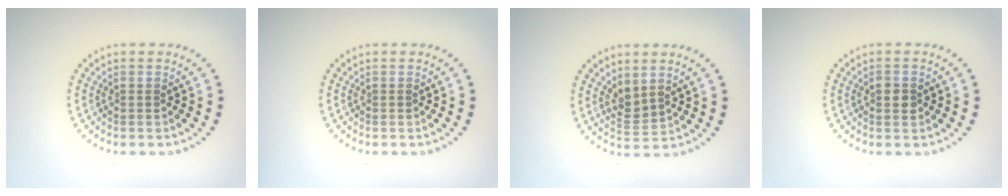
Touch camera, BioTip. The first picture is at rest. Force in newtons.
{"total": 0.0}
{"total": 1.9, "press": 1.6, "slide": 1.1}
{"total": 1.4, "press": 1.4, "slide": 0.1}